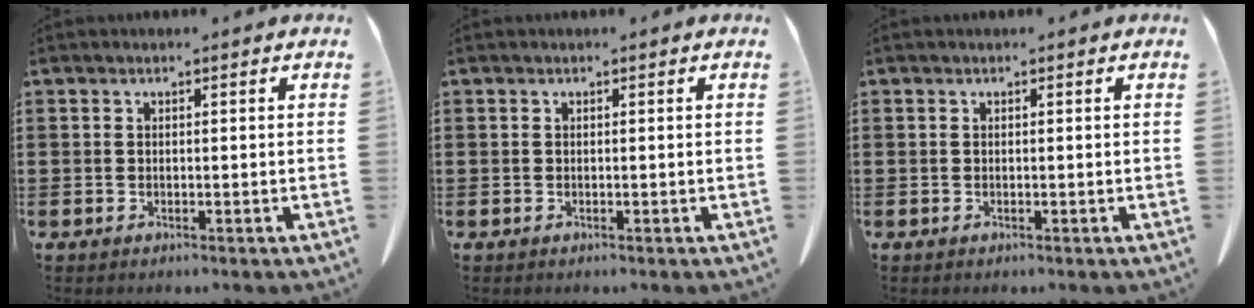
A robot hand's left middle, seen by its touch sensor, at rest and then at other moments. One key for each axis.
{"total": 0.0}
{"total": 0.0}